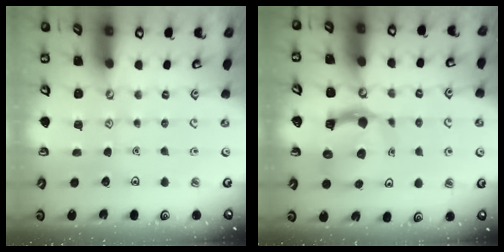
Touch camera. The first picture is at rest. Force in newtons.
{"total": 9.7, "press": 9.6, "slide": 1.4}